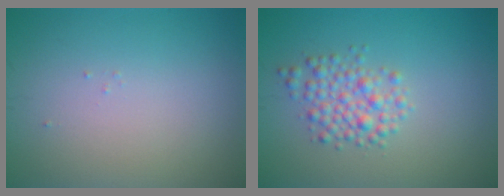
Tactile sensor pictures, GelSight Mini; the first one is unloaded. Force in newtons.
{"total": 3.0, "press": 3.0, "slide": 0.1}